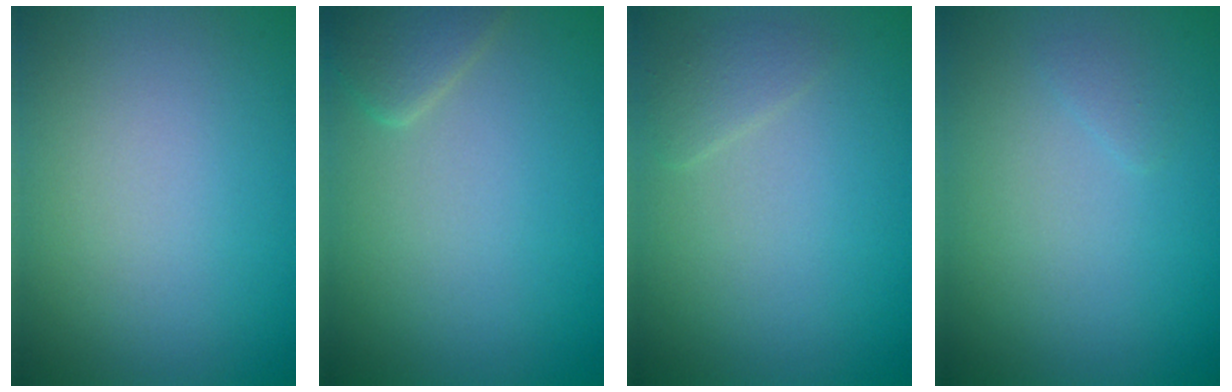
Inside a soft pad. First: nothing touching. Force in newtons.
{"total": 1.9, "press": 1.9, "slide": 0.1}
{"total": 1.1, "press": 1.1, "slide": 0.1}
{"total": 0.6, "press": 0.6, "slide": 0.1}